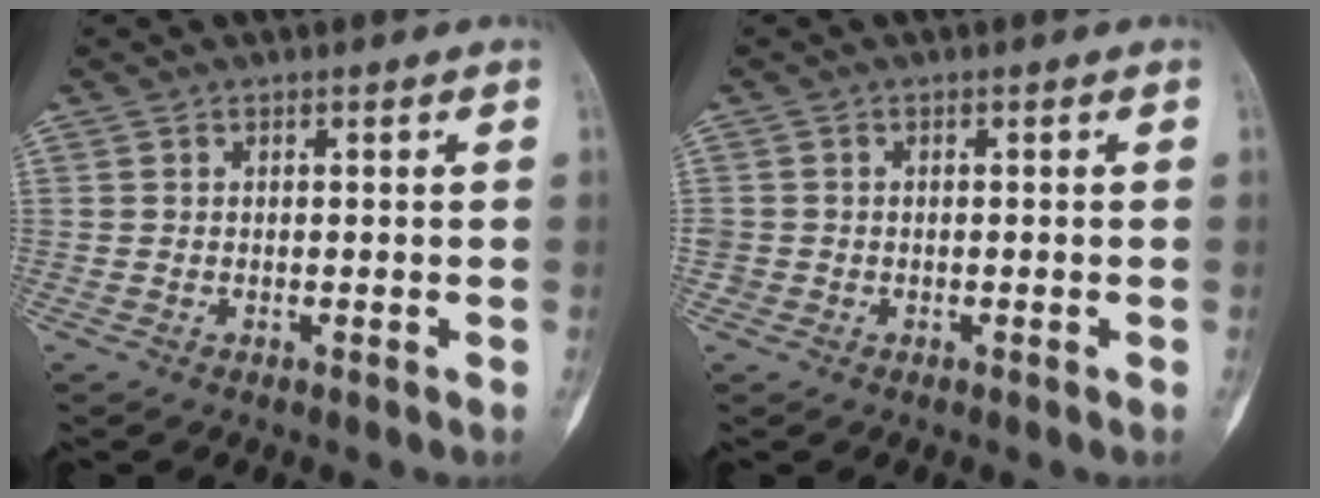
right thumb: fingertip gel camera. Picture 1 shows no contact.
{"total": 1.1, "force": [-0.4, 1.0, 0.1], "torque": [0.002, 0.002, -0.013]}